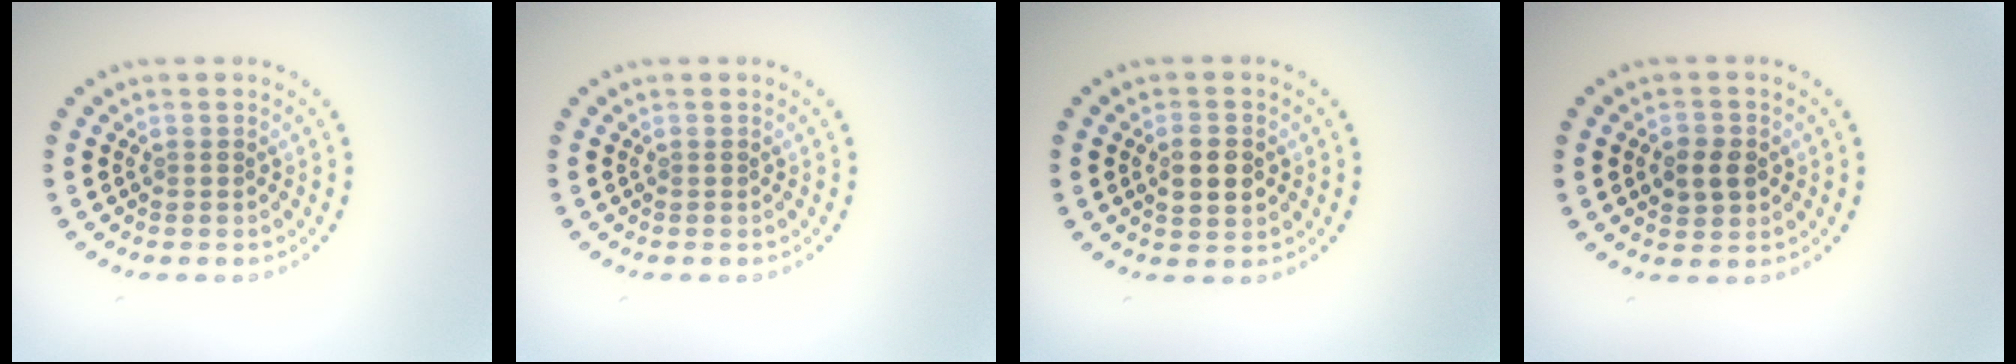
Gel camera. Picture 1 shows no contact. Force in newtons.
{"total": 0.0}
{"total": 2.8, "press": 2.8, "slide": 0.2}
{"total": 2.7, "press": 2.7, "slide": 0.3}